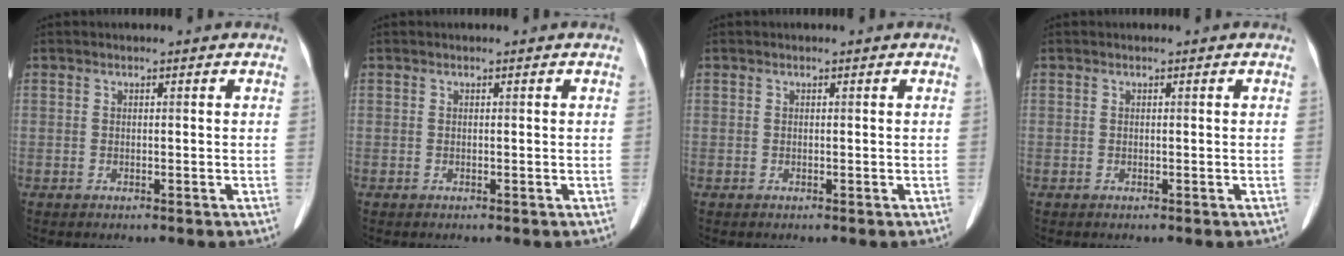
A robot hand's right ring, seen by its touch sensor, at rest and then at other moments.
{"total": 0.0}
{"total": 0.0}
{"total": 0.0}